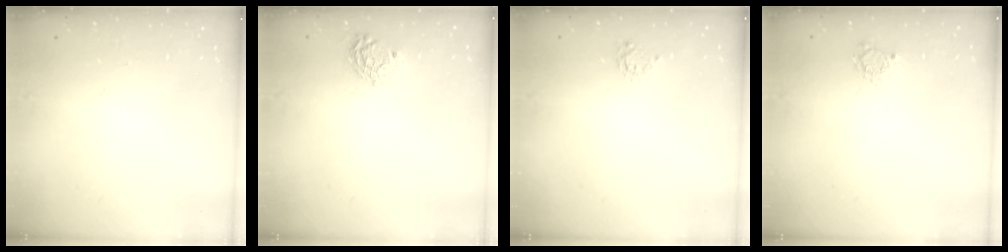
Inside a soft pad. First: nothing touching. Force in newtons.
{"total": 7.8, "press": 7.7, "slide": 0.3}
{"total": 4.0, "press": 4.0, "slide": 0.4}
{"total": 3.4, "press": 3.4, "slide": 0.5}